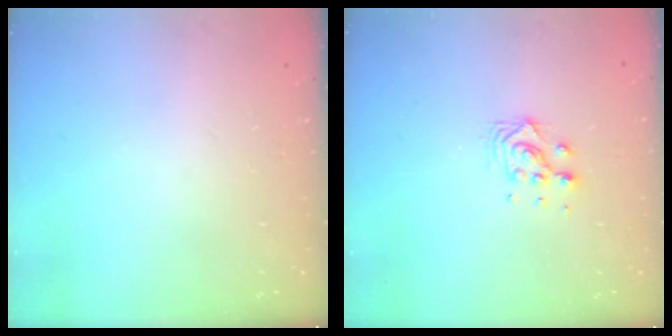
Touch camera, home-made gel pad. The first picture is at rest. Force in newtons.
{"total": 6.9, "press": 6.9, "slide": 0.4}